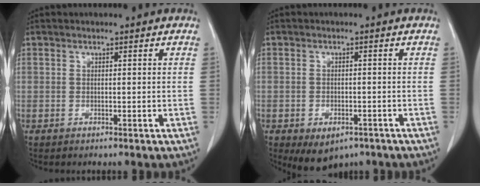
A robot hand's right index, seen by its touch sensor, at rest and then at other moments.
{"total": 5.6, "force": [-3.4, 3.3, 2.8], "torque": [-0.039, -0.003, -0.040]}